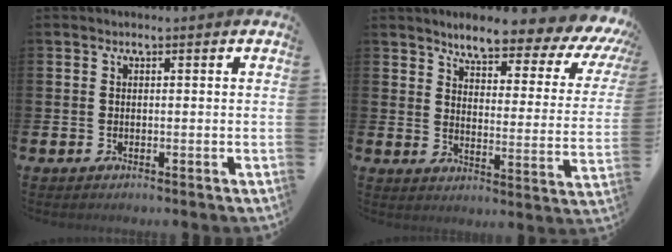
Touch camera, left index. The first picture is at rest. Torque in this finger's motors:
{"motor_torque": [0.93, -1.21, 0.97, 0.21]}